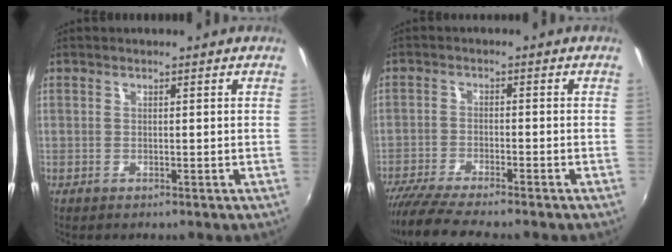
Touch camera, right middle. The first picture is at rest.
{"total": 9.0, "force": [-8.0, 0.2, 4.2], "torque": [-0.104, -0.032, -0.139]}